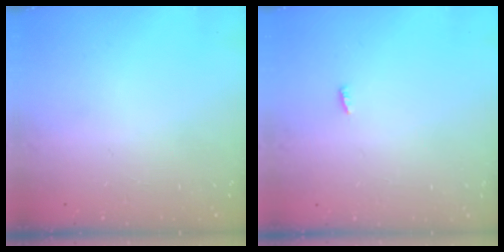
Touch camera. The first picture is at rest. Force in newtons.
{"total": 2.3, "press": 2.1, "slide": 0.8}